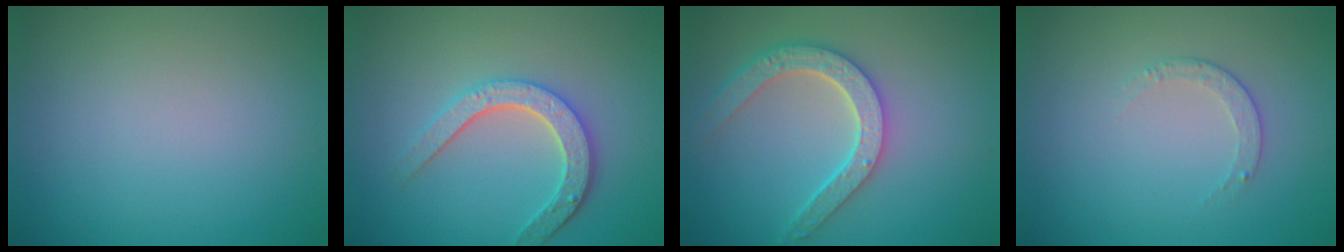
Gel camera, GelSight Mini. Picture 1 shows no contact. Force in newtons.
{"total": 4.0, "press": 3.3, "slide": 2.2}
{"total": 5.0, "press": 4.1, "slide": 3.0}
{"total": 1.2, "press": 0.9, "slide": 0.9}